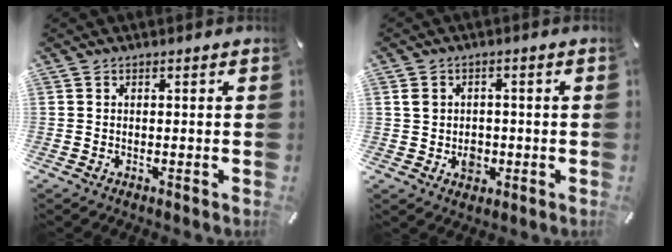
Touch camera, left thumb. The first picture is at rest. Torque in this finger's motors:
{"motor_torque": [0.21, 0.57, -0.10, -0.03, 0.02]}